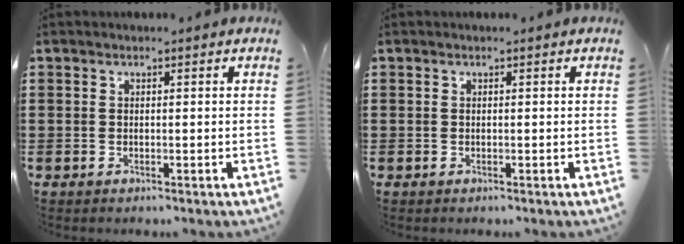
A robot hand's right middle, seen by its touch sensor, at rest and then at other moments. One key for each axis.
{"total": 0.0}